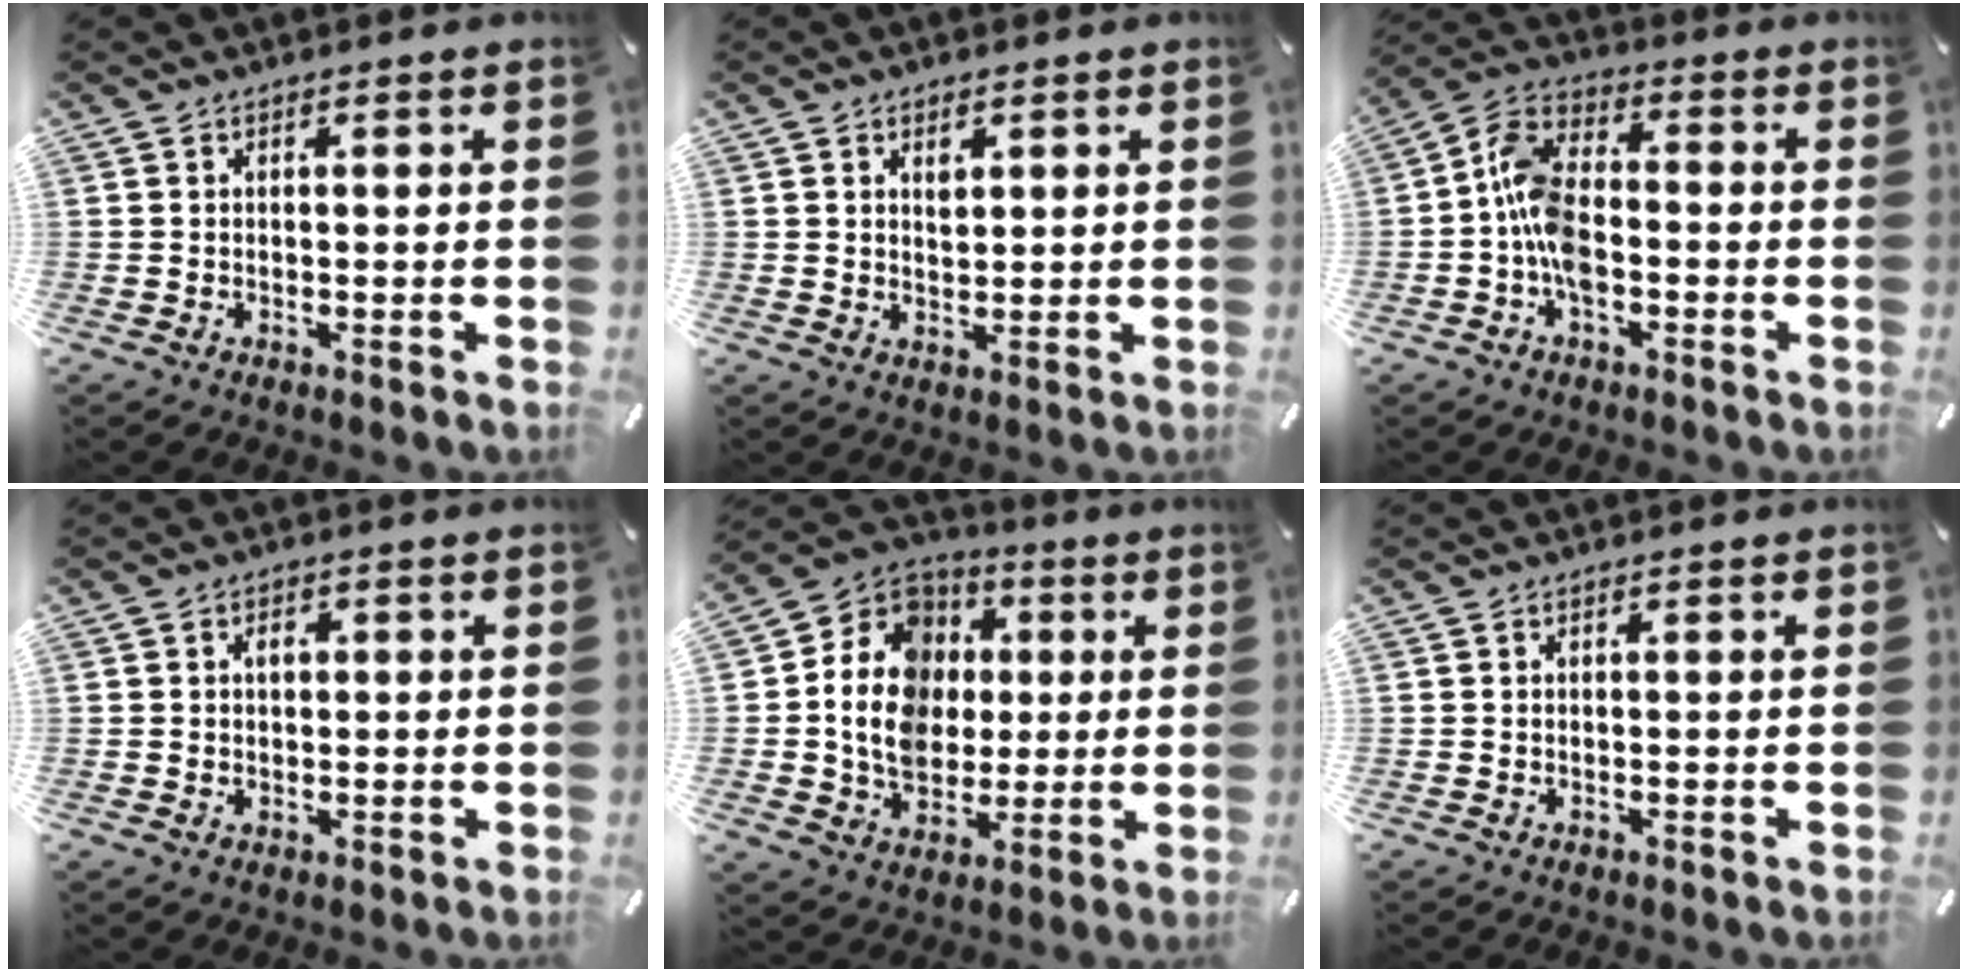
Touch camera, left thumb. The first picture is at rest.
{"total": 2.4, "force": [1.2, 1.6, 1.3], "torque": [-0.003, -0.008, 0.017]}
{"total": 10.5, "force": [-3.6, 6.2, 7.7], "torque": [-0.169, 0.014, -0.066]}
{"total": 2.8, "force": [0.6, 2.1, 1.8], "torque": [-0.014, -0.001, 0.002]}
{"total": 15.6, "force": [0.7, 13.4, 8.0], "torque": [-0.167, 0.000, 0.015]}
{"total": 0.0}